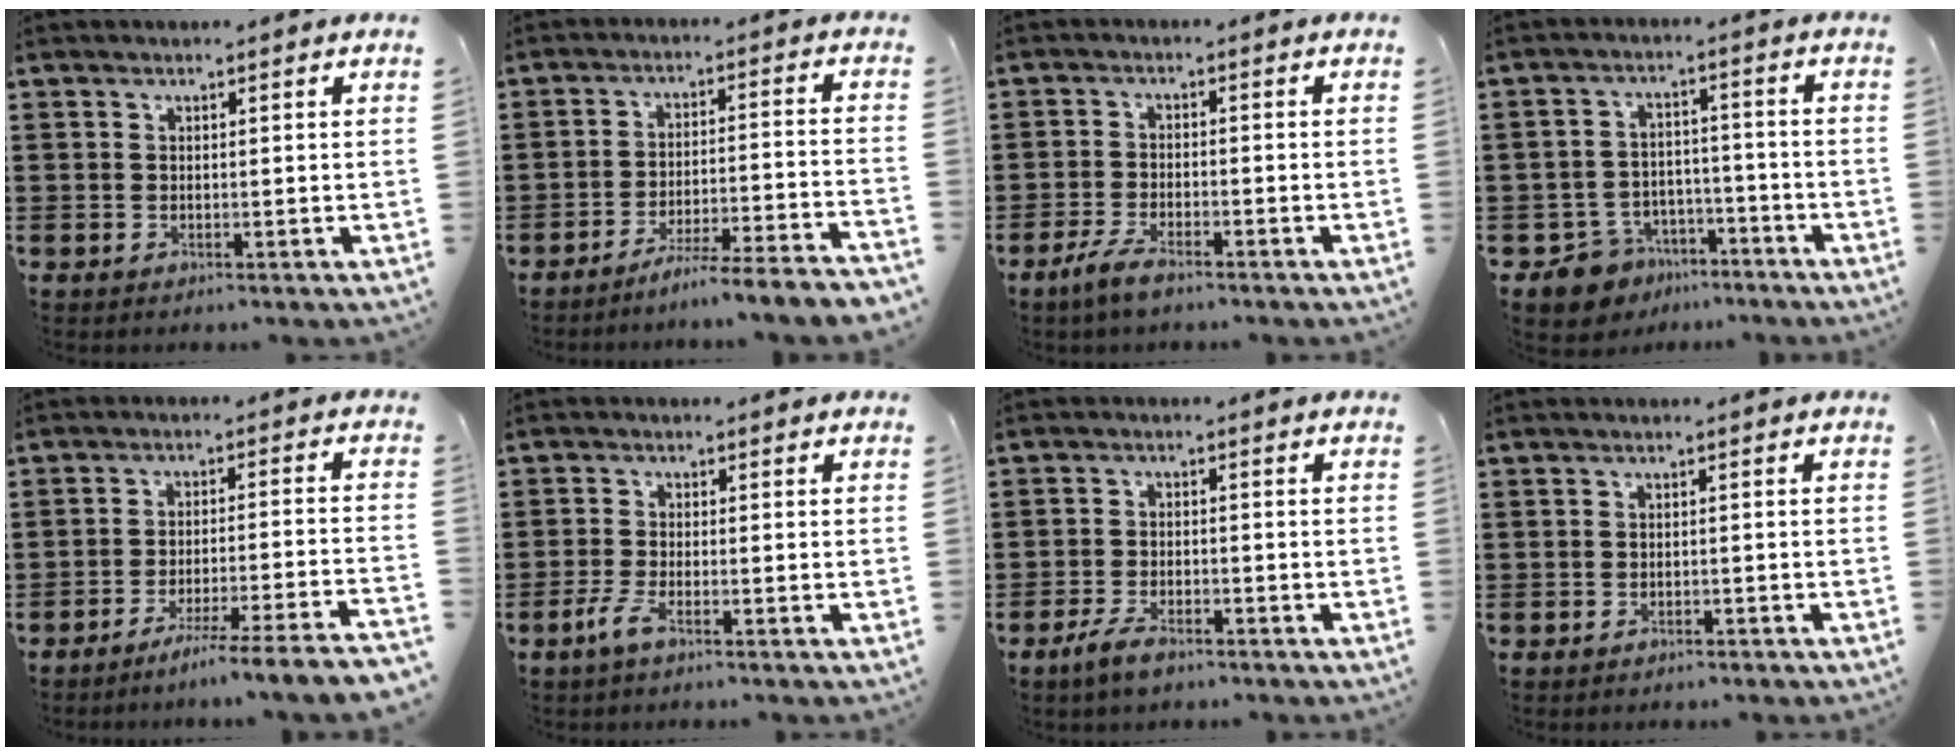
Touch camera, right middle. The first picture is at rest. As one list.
[{"total": 5.7, "force": [-5.4, -1.2, 1.5], "torque": [-0.021, -0.017, -0.106]}, {"total": 3.7, "force": [-2.9, 1.1, 2.2], "torque": [-0.058, -0.001, -0.060]}, {"total": 6.1, "force": [-5.5, 2.7, 0.5], "torque": [-0.036, 0.013, -0.113]}, {"total": 6.0, "force": [-5.4, -1.4, 2.0], "torque": [-0.028, -0.021, -0.105]}, {"total": 3.1, "force": [-2.0, 0.5, 2.3], "torque": [-0.059, -0.008, -0.044]}, {"total": 3.8, "force": [-2.8, 1.4, 2.2], "torque": [-0.049, 0.003, -0.056]}, {"total": 1.1, "force": [-1.1, 0.2, 0.1], "torque": [-0.005, -0.002, -0.023]}]